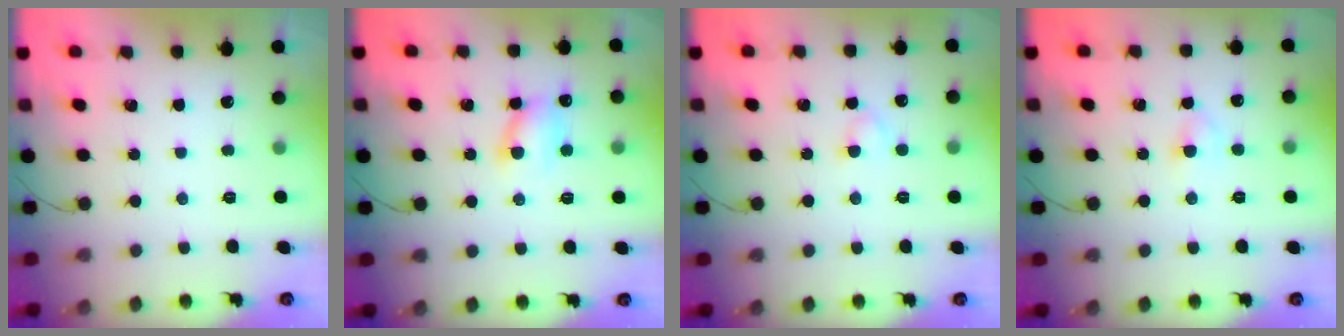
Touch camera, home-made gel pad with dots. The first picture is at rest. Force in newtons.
{"total": 7.6, "press": 7.5, "slide": 0.6}
{"total": 2.7, "press": 2.5, "slide": 1.1}
{"total": 3.2, "press": 3.1, "slide": 0.7}